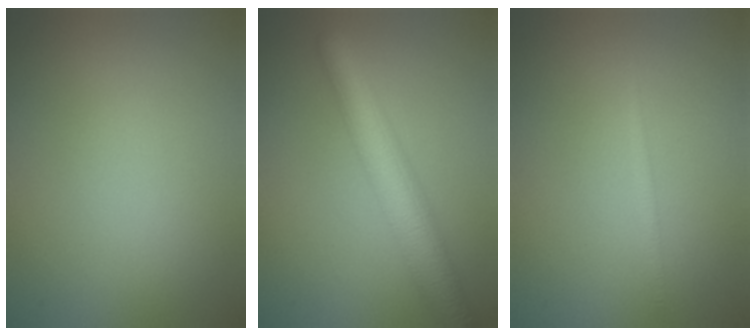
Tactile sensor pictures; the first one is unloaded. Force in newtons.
{"total": 6.8, "press": 6.8, "slide": 0.4}
{"total": 0.9, "press": 0.9, "slide": 0.0}